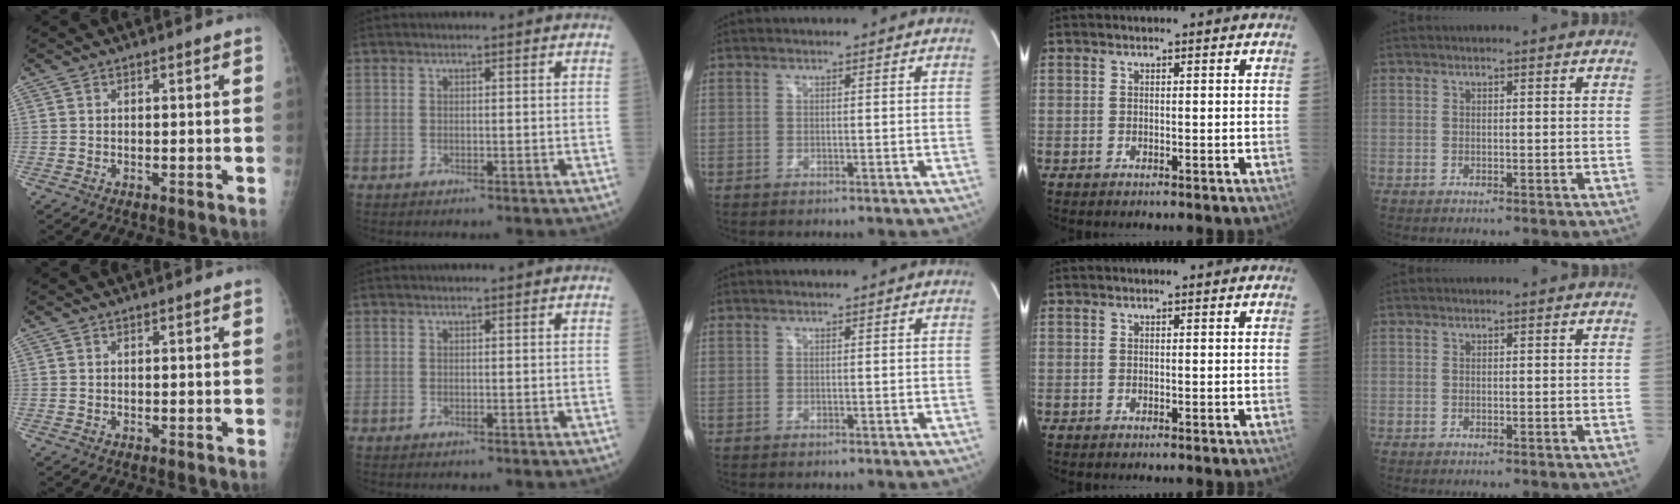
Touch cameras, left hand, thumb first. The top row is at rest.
{}